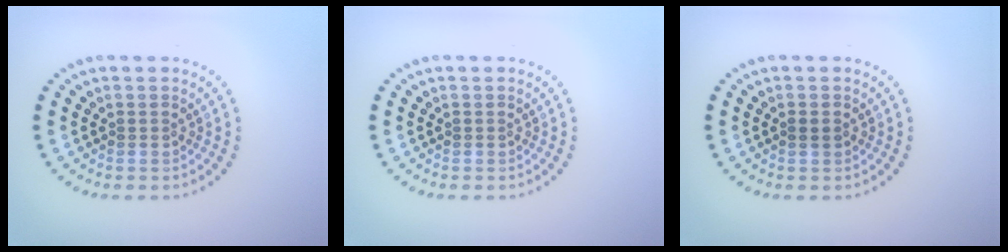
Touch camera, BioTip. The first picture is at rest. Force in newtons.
{"total": 0.0}
{"total": 0.8, "press": 0.8, "slide": 0.1}